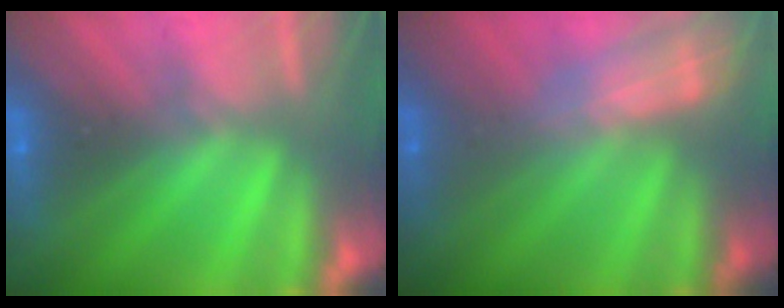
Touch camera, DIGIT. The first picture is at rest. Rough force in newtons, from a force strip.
{"total": 2.4}